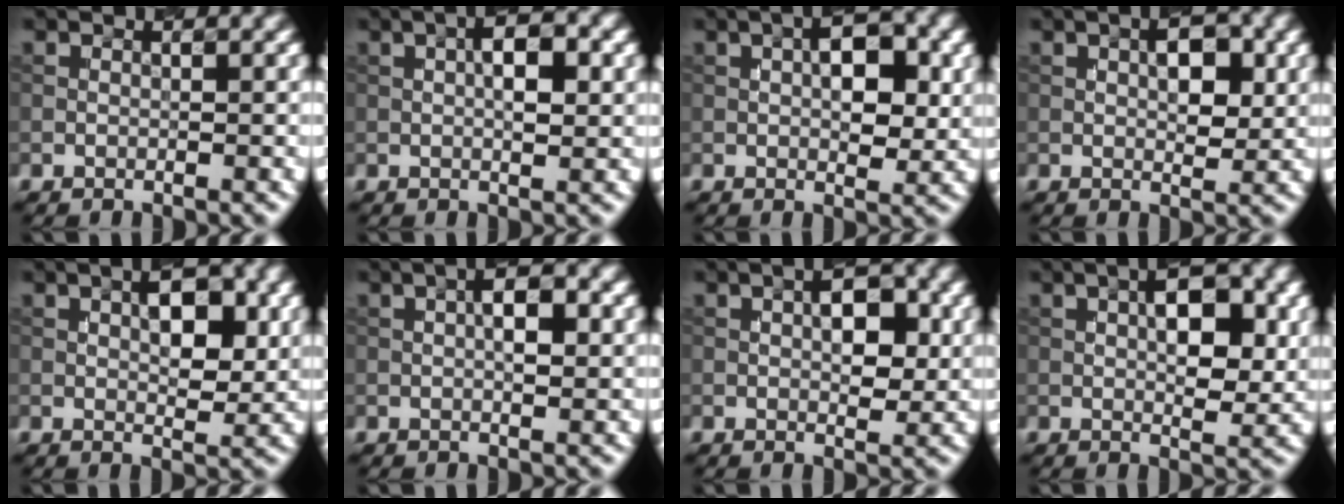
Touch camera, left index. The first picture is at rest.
{"total": 3.9, "force": [0.8, 1.4, 3.5], "torque": [-0.058, 0.006, 0.009]}
{"total": 5.1, "force": [0.8, 2.4, 4.5], "torque": [-0.062, 0.003, 0.010]}
{"total": 3.7, "force": [0.7, 1.7, 3.2], "torque": [-0.046, 0.001, 0.009]}
{"total": 4.5, "force": [1.1, 2.0, 3.9], "torque": [-0.057, 0.001, 0.016]}
{"total": 3.5, "force": [0.7, 1.3, 3.2], "torque": [-0.051, 0.007, 0.007]}
{"total": 4.1, "force": [0.6, 2.0, 3.6], "torque": [-0.050, 0.001, 0.006]}
{"total": 5.7, "force": [1.0, 2.5, 5.0], "torque": [-0.070, 0.004, 0.015]}